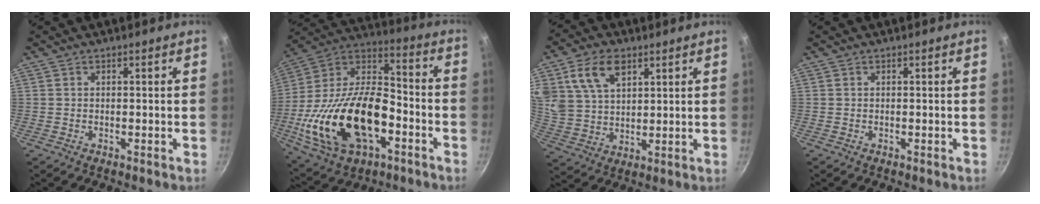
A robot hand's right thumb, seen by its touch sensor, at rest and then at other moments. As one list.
[{"total": 28.2, "force": [-7.9, 16.0, 21.8], "torque": [-0.403, 0.042, -0.141]}, {"total": 12.3, "force": [5.7, 8.0, 7.5], "torque": [-0.124, -0.012, 0.113]}, {"total": 0.0}]